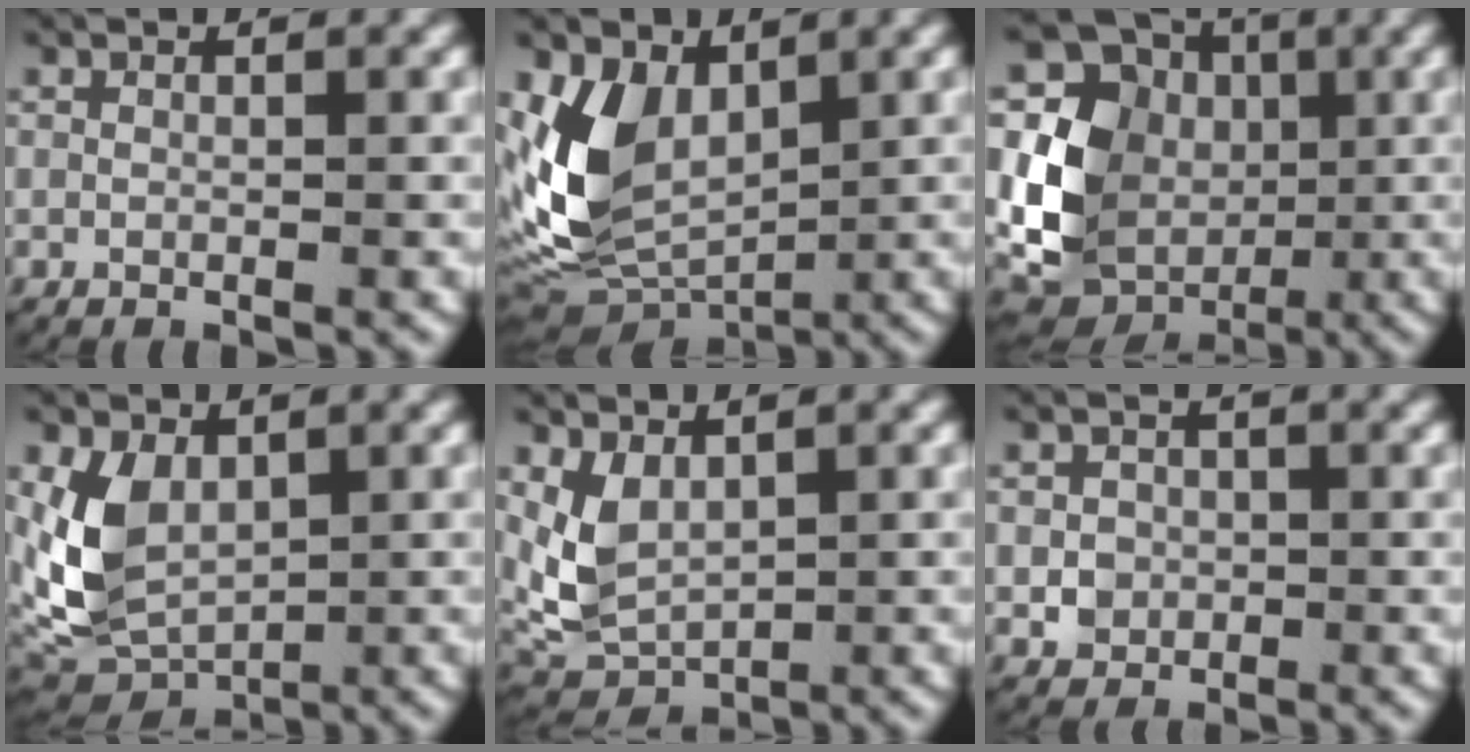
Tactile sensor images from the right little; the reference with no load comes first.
{"total": 7.5, "force": [1.1, 5.1, 5.4], "torque": [-0.122, -0.019, 0.022]}
{"total": 9.8, "force": [-1.2, 8.1, 5.4], "torque": [-0.103, -0.023, -0.016]}
{"total": 6.2, "force": [0.6, 4.5, 4.2], "torque": [-0.099, -0.019, 0.021]}
{"total": 5.2, "force": [0.7, 4.0, 3.2], "torque": [-0.091, -0.016, 0.024]}
{"total": 1.8, "force": [-0.2, 1.7, 0.5], "torque": [-0.005, 0.002, -0.005]}